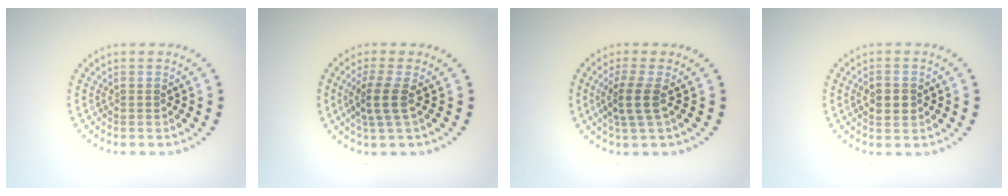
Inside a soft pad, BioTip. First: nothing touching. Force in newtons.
{"total": 2.5, "press": 1.9, "slide": 1.6}
{"total": 2.6, "press": 2.1, "slide": 1.6}
{"total": 2.6, "press": 2.6, "slide": 0.2}